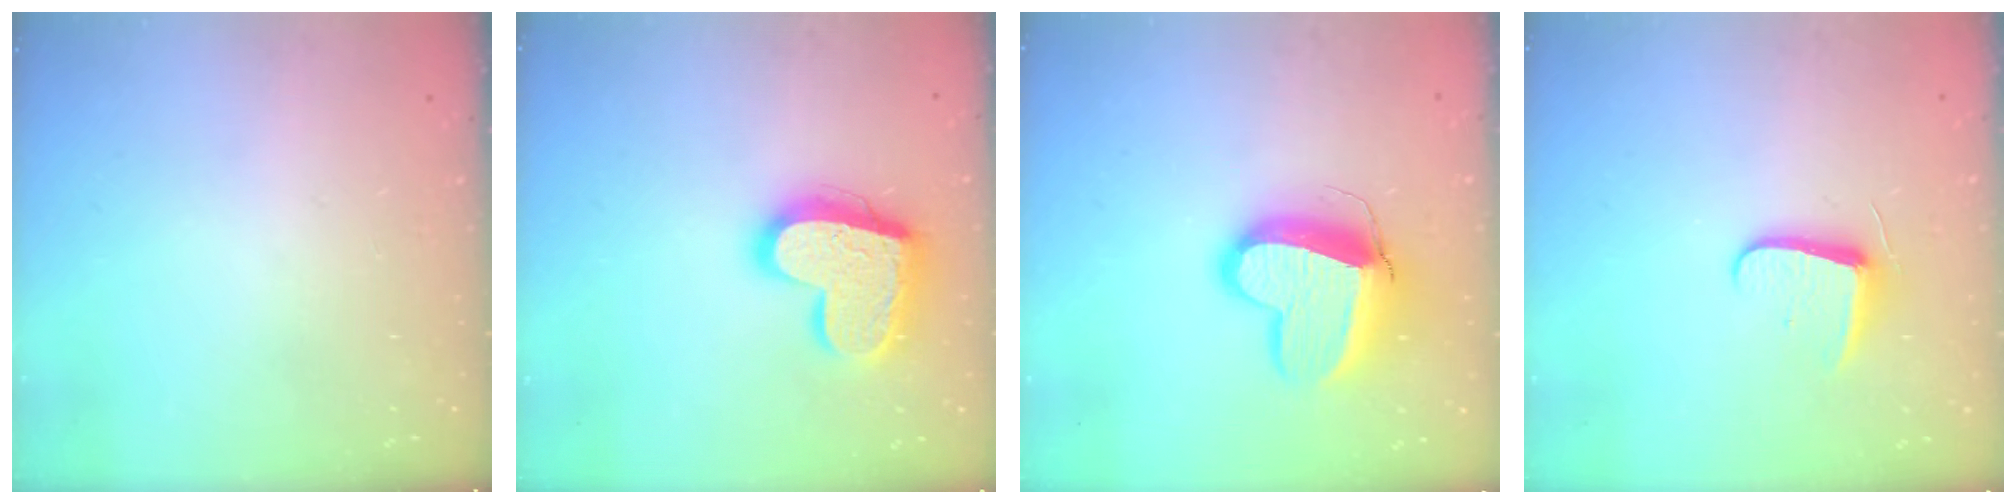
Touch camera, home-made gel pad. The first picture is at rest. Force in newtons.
{"total": 18.2, "press": 18.2, "slide": 1.6}
{"total": 14.4, "press": 14.3, "slide": 1.6}
{"total": 7.8, "press": 7.7, "slide": 0.4}